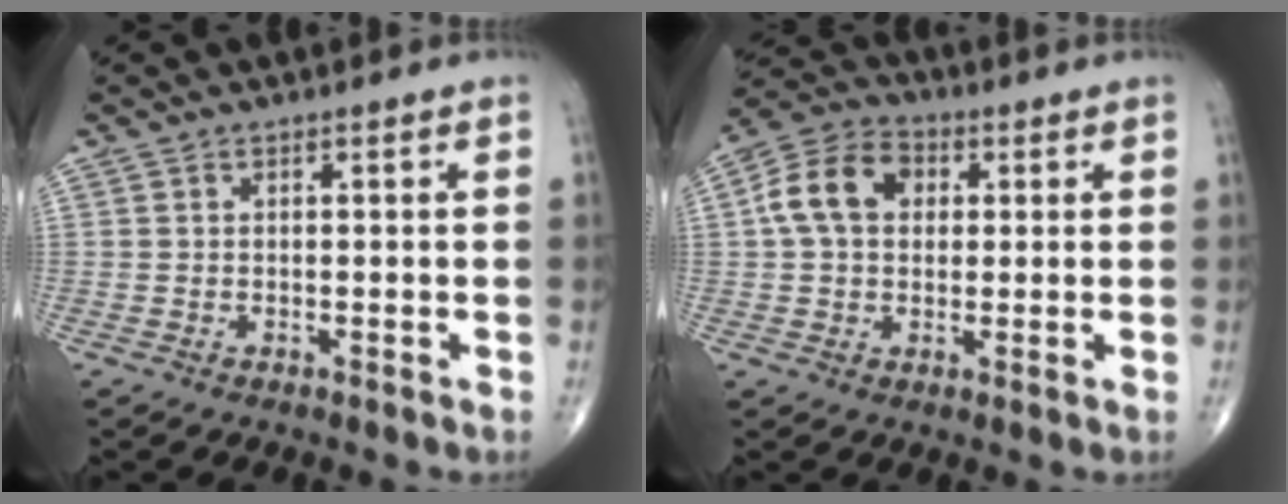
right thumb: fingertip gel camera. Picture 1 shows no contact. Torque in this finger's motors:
{"motor_torque": [0.15, 0.02, 0.96, 0.08, 0.08]}